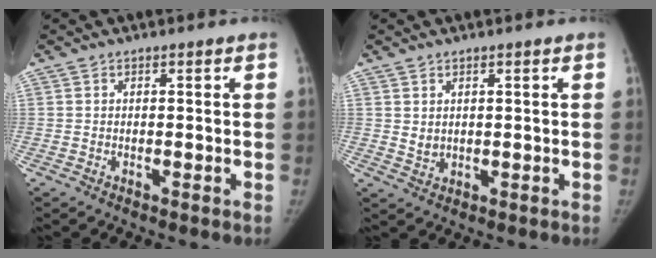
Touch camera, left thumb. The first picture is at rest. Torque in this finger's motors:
{"motor_torque": [0.24, 0.43, 0.10, -0.73, 0.07]}